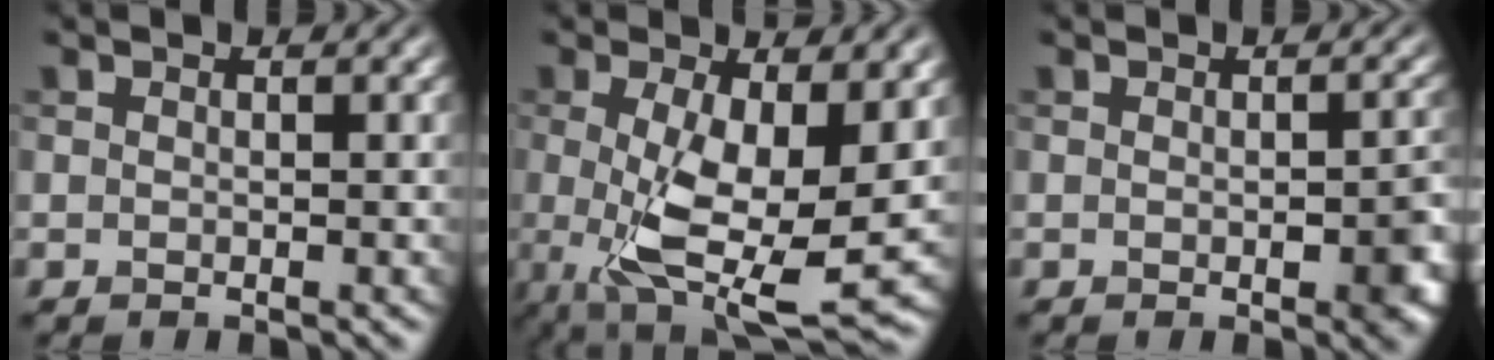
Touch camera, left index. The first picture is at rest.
{"total": 9.5, "force": [-0.9, 3.4, 8.8], "torque": [-0.170, -0.027, -0.005]}
{"total": 2.9, "force": [-0.8, 1.2, 2.6], "torque": [-0.035, -0.007, -0.008]}